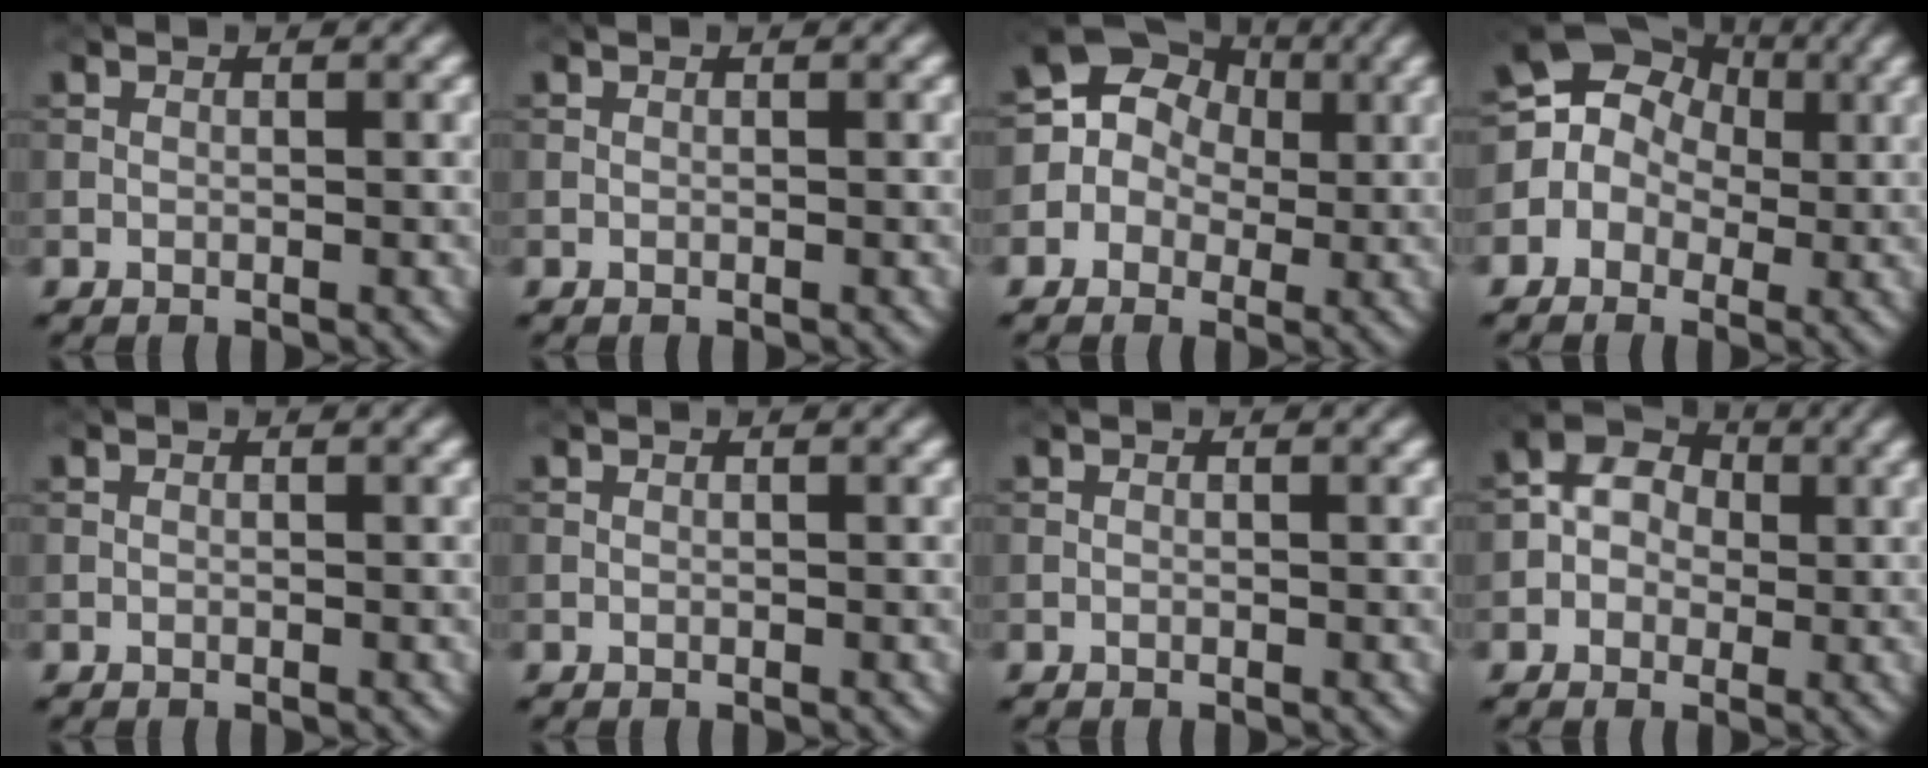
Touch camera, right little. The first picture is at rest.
{"total": 0.0}
{"total": 7.8, "force": [0.8, 7.3, 2.7], "torque": [-0.056, 0.047, -0.031]}
{"total": 8.0, "force": [-0.1, 7.4, 3.0], "torque": [-0.066, 0.041, -0.049]}
{"total": 0.0}
{"total": 0.0}
{"total": 0.0}
{"total": 5.3, "force": [-0.1, 4.7, 2.4], "torque": [-0.013, 0.034, -0.026]}